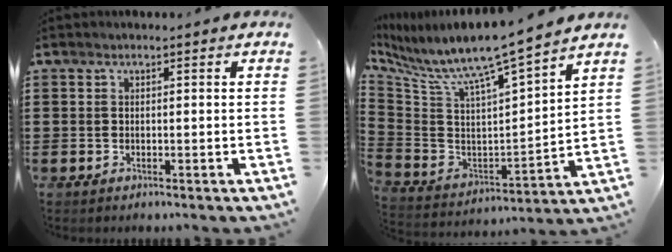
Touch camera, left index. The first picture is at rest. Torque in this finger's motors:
{"motor_torque": [2.14, 0.00, 0.53, 0.21]}